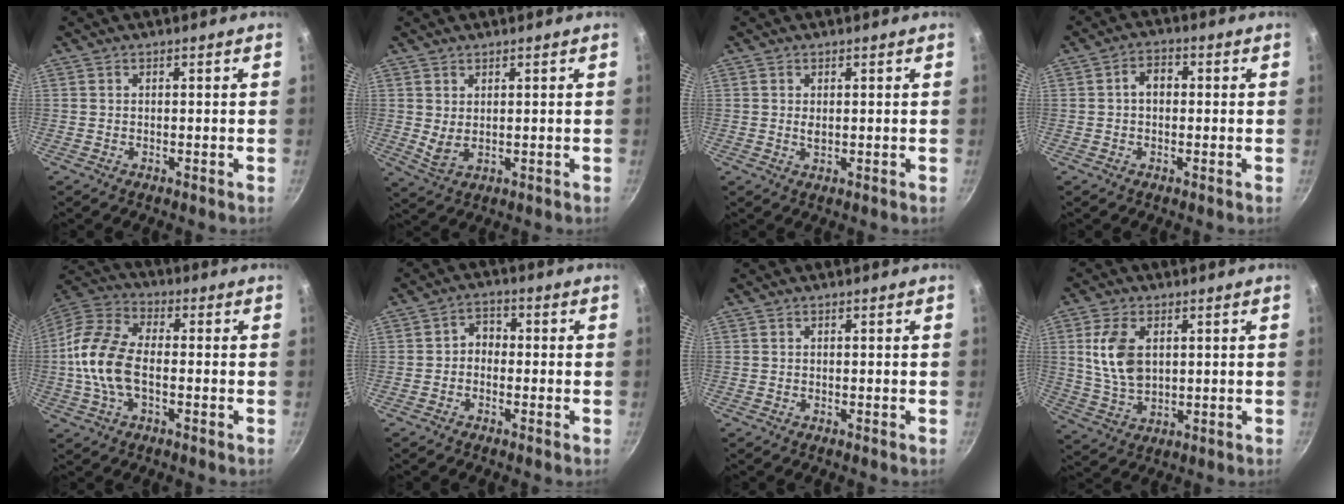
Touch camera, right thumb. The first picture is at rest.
{"total": 3.0, "force": [1.1, 1.5, 2.4], "torque": [-0.042, -0.018, 0.026]}
{"total": 1.2, "force": [0.2, 0.6, 1.0], "torque": [-0.019, -0.001, 0.005]}
{"total": 3.6, "force": [0.0, 2.7, 2.4], "torque": [-0.022, 0.009, -0.004]}
{"total": 13.7, "force": [-1.5, 7.6, 11.4], "torque": [-0.224, 0.034, -0.047]}
{"total": 3.2, "force": [-1.0, 2.6, 1.6], "torque": [-0.009, 0.018, -0.026]}
{"total": 0.0}
{"total": 9.5, "force": [2.1, 5.8, 7.3], "torque": [-0.134, -0.014, 0.046]}